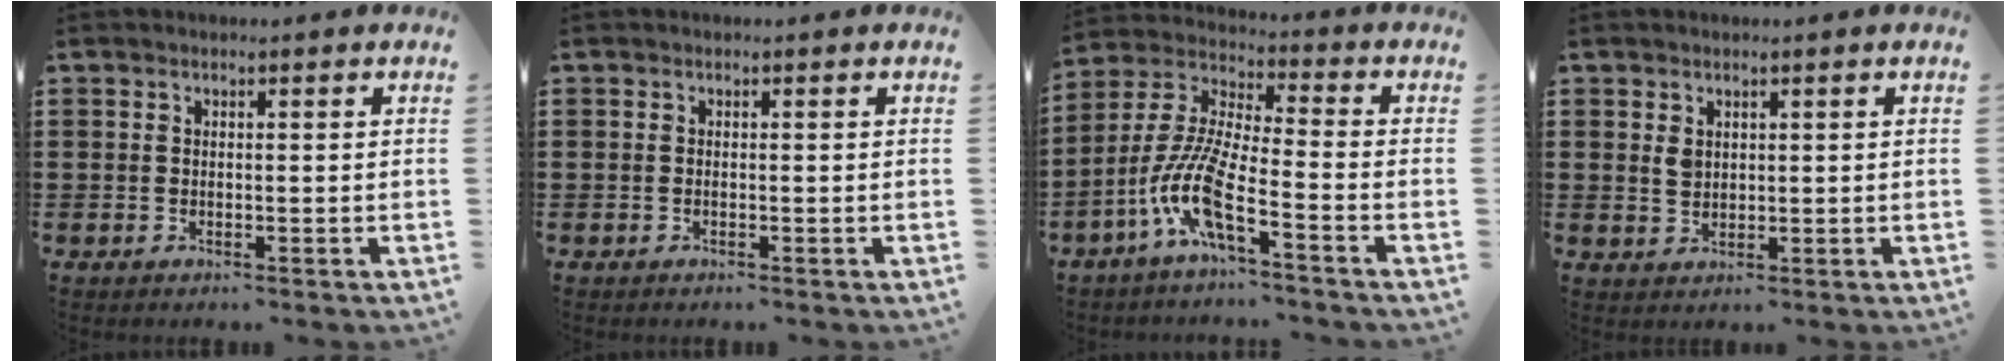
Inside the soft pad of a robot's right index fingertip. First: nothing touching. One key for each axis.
{"total": 0.0}
{"total": 10.1, "fx": -5.4, "fy": 1.4, "fz": 8.5, "tx": -0.207, "ty": -0.022, "tz": -0.112}
{"total": 2.1, "fx": 1.0, "fy": 1.4, "fz": 1.2, "tx": -0.027, "ty": 0.004, "tz": 0.020}